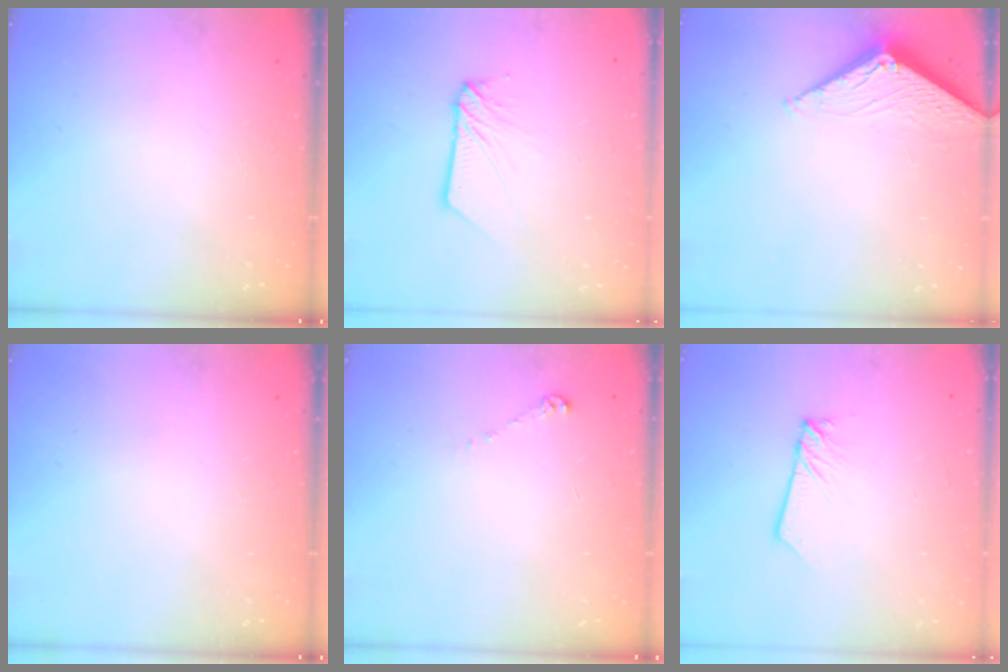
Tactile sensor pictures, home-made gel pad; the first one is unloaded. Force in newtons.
{"total": 3.6, "press": 3.6, "slide": 0.3}
{"total": 3.1, "press": 3.1, "slide": 0.4}
{"total": 0.0}
{"total": 4.3, "press": 4.2, "slide": 0.6}
{"total": 2.0, "press": 2.0, "slide": 0.2}